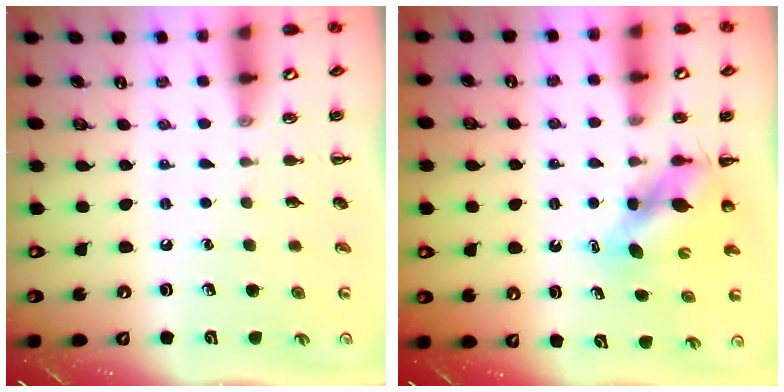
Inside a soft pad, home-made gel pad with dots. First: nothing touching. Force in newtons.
{"total": 6.0, "press": 6.0, "slide": 0.4}